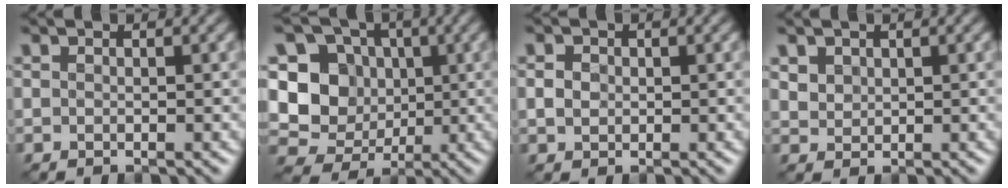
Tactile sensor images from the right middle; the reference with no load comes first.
{"total": 7.8, "force": [0.6, 7.1, 3.3], "torque": [-0.055, -0.006, -0.010]}
{"total": 1.4, "force": [-0.1, 1.3, 0.7], "torque": [-0.014, -0.003, -0.004]}
{"total": 1.7, "force": [1.1, 1.2, 0.5], "torque": [-0.017, -0.007, 0.028]}